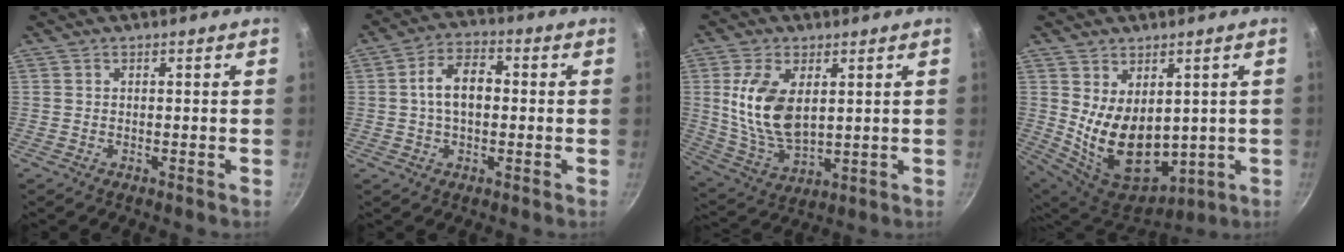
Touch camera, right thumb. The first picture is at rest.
{"total": 8.3, "force": [0.3, 5.1, 6.5], "torque": [-0.097, 0.024, -0.003]}
{"total": 13.3, "force": [2.8, 7.4, 10.7], "torque": [-0.201, -0.023, 0.065]}
{"total": 15.1, "force": [1.3, 9.9, 11.4], "torque": [-0.167, -0.046, 0.057]}